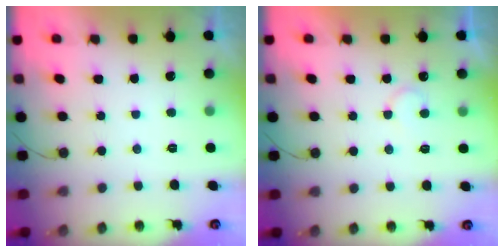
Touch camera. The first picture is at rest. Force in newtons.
{"total": 6.0, "press": 6.0, "slide": 0.6}